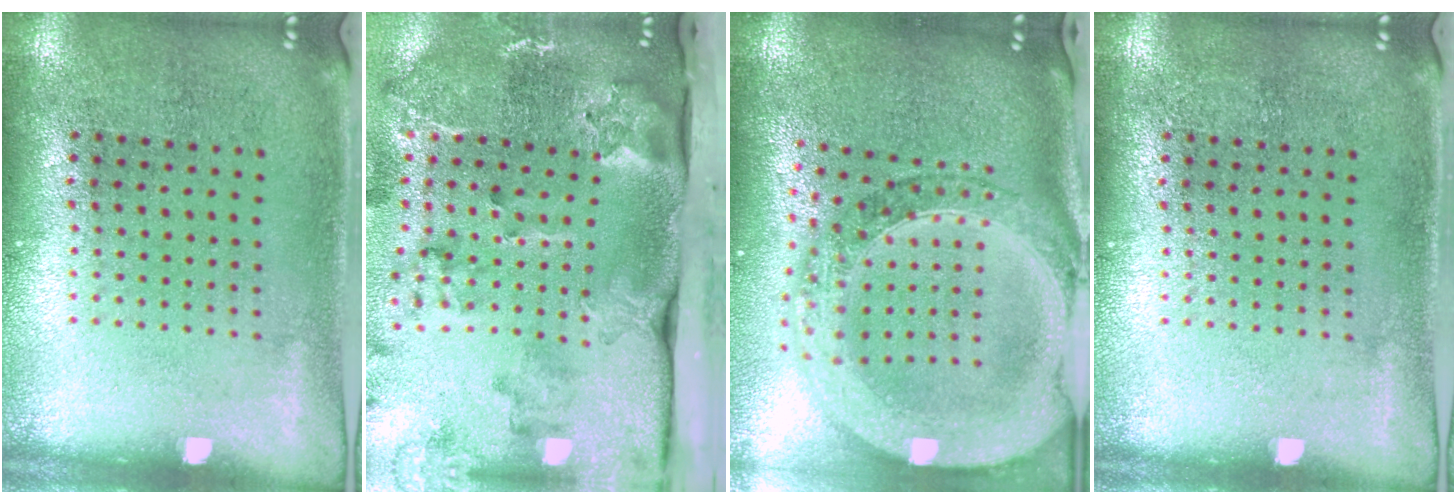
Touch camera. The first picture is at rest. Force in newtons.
{"total": 3.8, "press": 2.7, "slide": 2.7}
{"total": 2.9, "press": 2.4, "slide": 1.5}
{"total": 0.0}